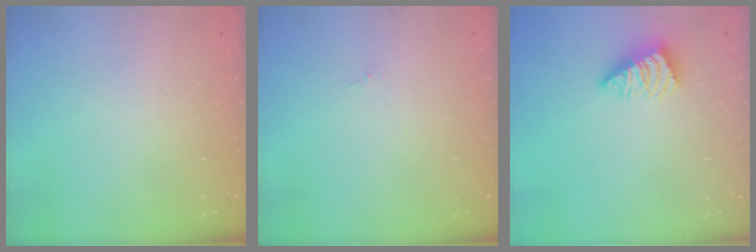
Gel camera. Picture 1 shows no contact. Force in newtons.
{"total": 0.0}
{"total": 2.6, "press": 2.6, "slide": 0.5}